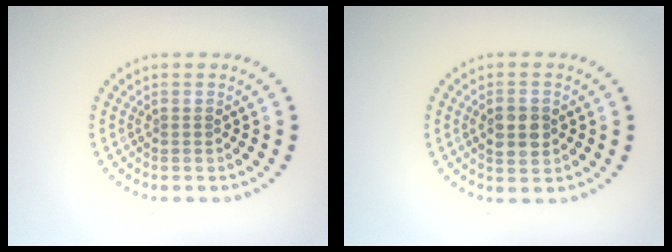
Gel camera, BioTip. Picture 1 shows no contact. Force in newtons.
{"total": 2.6, "press": 2.6, "slide": 0.0}